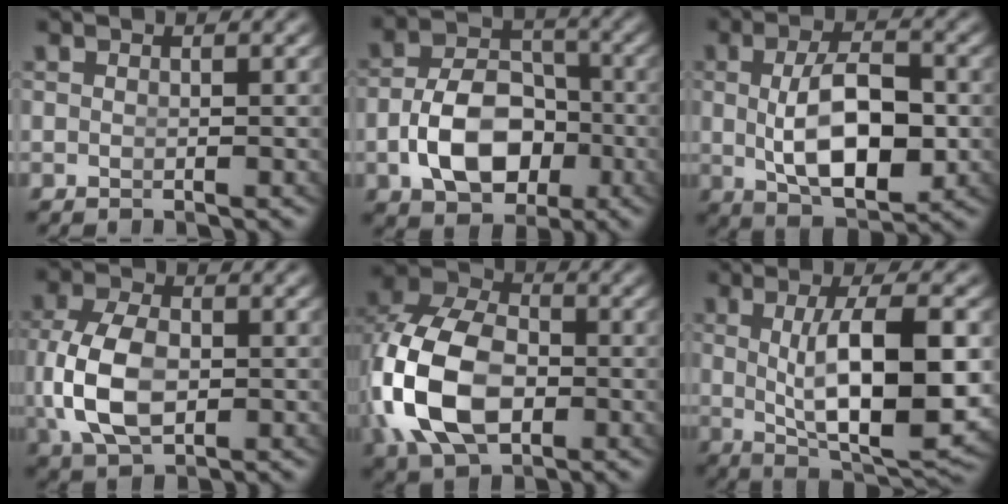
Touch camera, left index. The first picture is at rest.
{"total": 7.2, "force": [-2.2, 5.0, 4.7], "torque": [-0.075, -0.021, -0.028]}
{"total": 8.2, "force": [-0.7, 4.0, 7.1], "torque": [-0.117, -0.013, -0.002]}
{"total": 6.8, "force": [-0.5, 4.5, 5.1], "torque": [-0.131, -0.021, 0.012]}
{"total": 11.8, "force": [-0.7, 8.5, 8.0], "torque": [-0.191, -0.030, 0.005]}
{"total": 9.7, "force": [-0.6, 3.3, 9.1], "torque": [-0.145, -0.020, 0.009]}